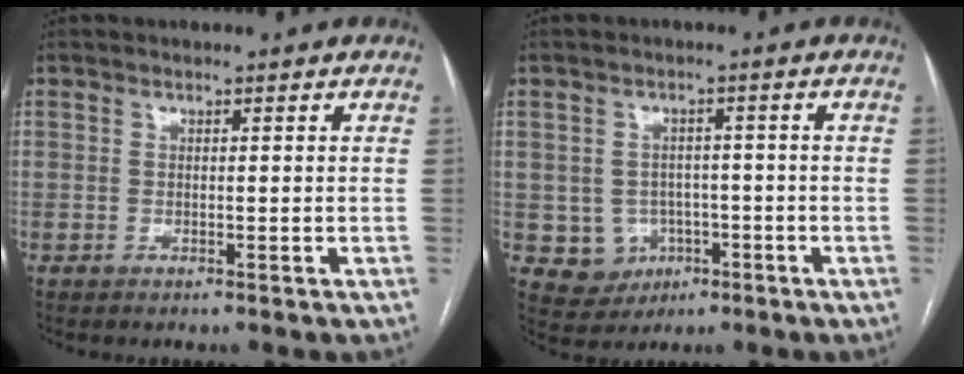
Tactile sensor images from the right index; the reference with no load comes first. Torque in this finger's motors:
{"motor_torque": [-0.05, 0.11, -0.20, -0.13]}